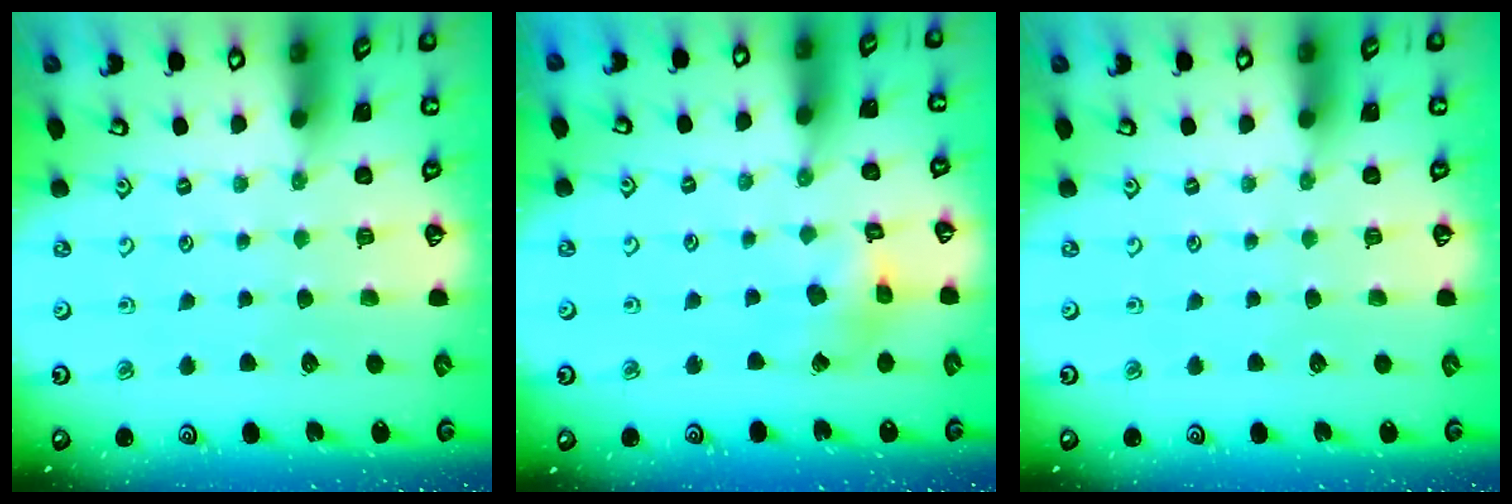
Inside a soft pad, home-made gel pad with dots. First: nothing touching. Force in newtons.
{"total": 5.9, "press": 5.9, "slide": 0.6}
{"total": 0.0}